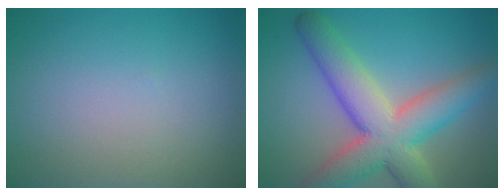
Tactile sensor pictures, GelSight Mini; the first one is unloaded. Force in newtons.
{"total": 9.1, "press": 9.1, "slide": 0.7}